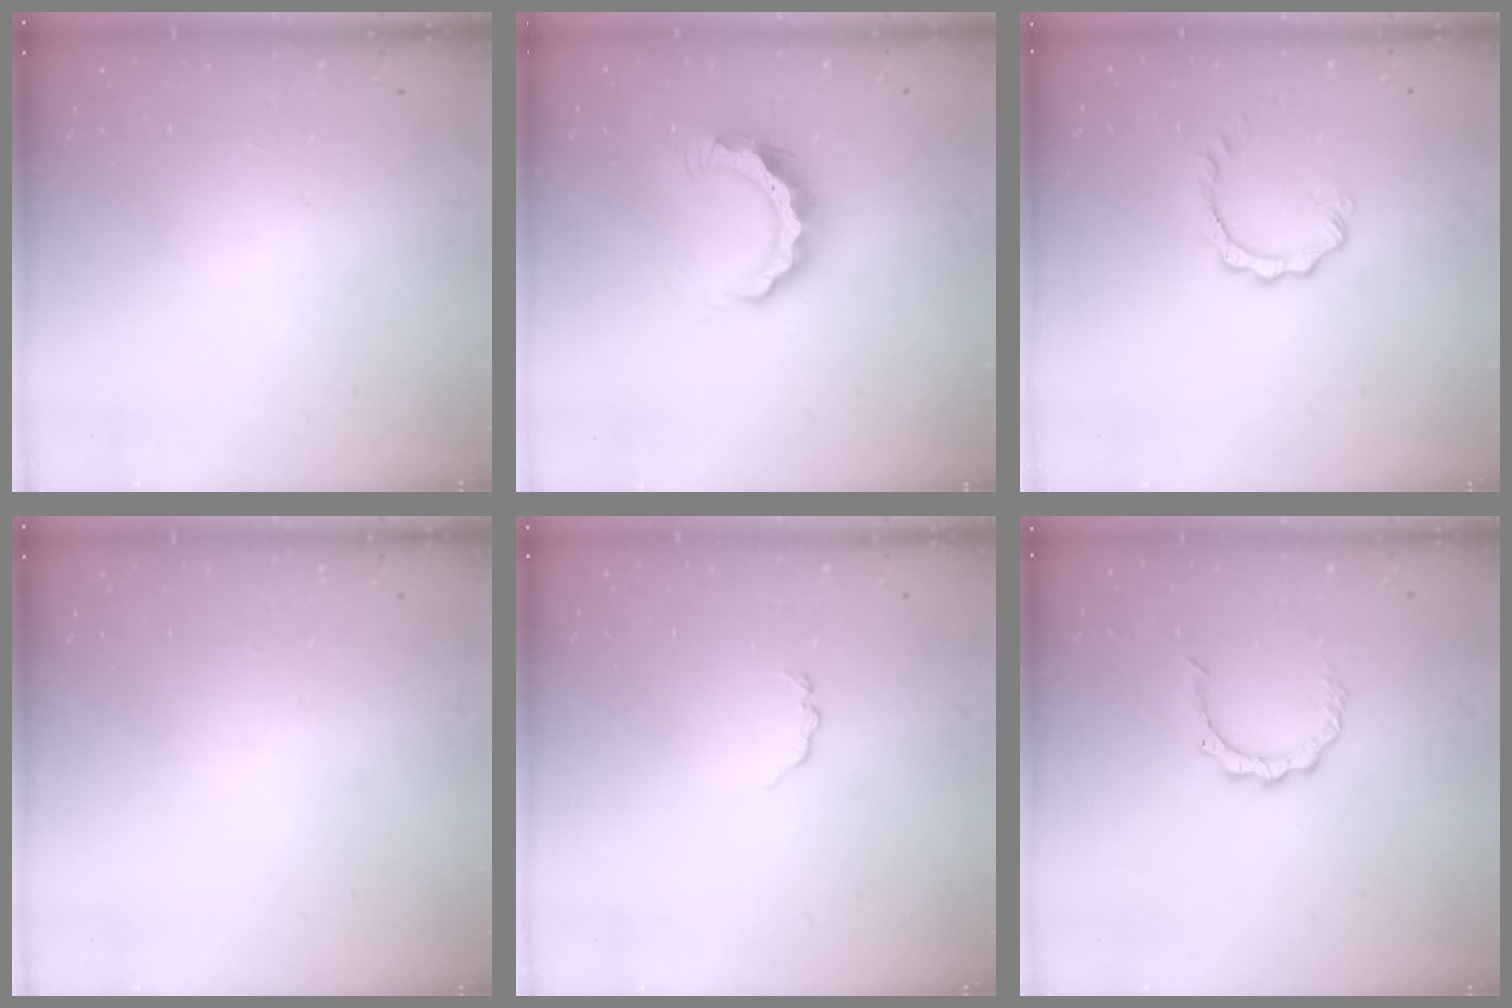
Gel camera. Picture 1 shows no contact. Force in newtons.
{"total": 8.5, "press": 8.5, "slide": 0.6}
{"total": 3.1, "press": 3.1, "slide": 0.4}
{"total": 0.0}
{"total": 2.9, "press": 2.9, "slide": 0.4}
{"total": 4.5, "press": 4.5, "slide": 0.3}